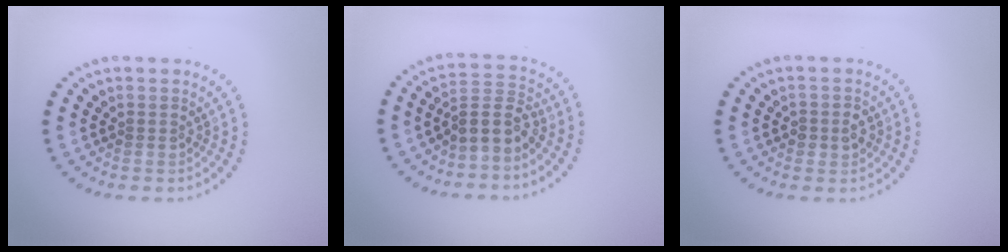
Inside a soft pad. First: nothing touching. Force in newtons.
{"total": 3.0, "press": 2.4, "slide": 1.9}
{"total": 1.7, "press": 1.7, "slide": 0.4}